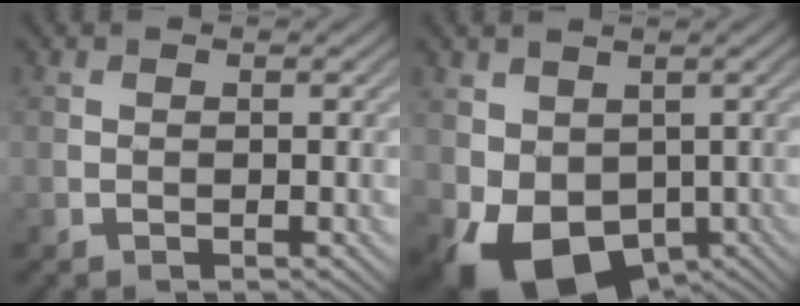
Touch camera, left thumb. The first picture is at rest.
{"total": 9.6, "force": [-2.3, 7.1, 6.0], "torque": [-0.122, -0.032, -0.033]}